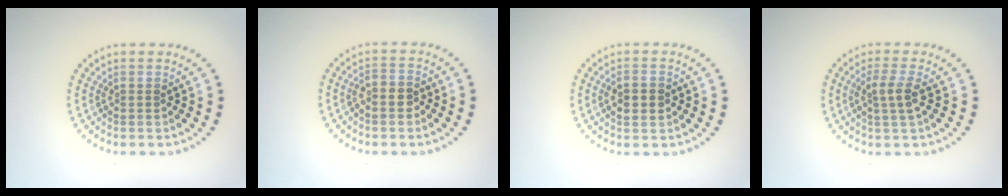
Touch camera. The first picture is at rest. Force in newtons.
{"total": 2.0, "press": 1.8, "slide": 0.8}
{"total": 2.4, "press": 2.4, "slide": 0.0}
{"total": 2.4, "press": 2.1, "slide": 1.0}